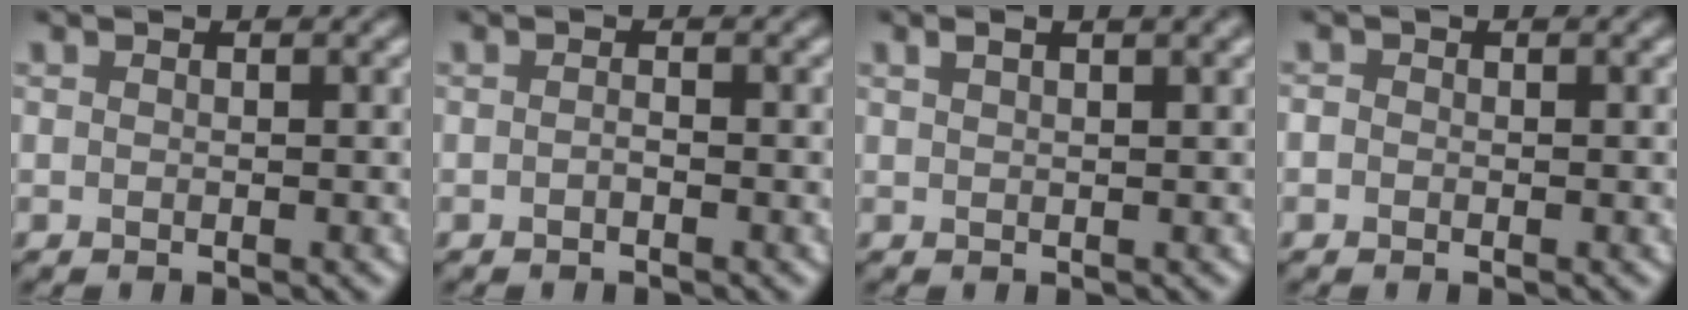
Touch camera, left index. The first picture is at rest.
{"total": 0.6, "force": [-0.4, 0.1, 0.3], "torque": [-0.010, 0.002, -0.007]}
{"total": 2.1, "force": [1.3, 0.4, 1.6], "torque": [-0.028, 0.007, 0.024]}
{"total": 0.7, "force": [-0.1, 0.6, 0.3], "torque": [-0.006, 0.002, -0.009]}